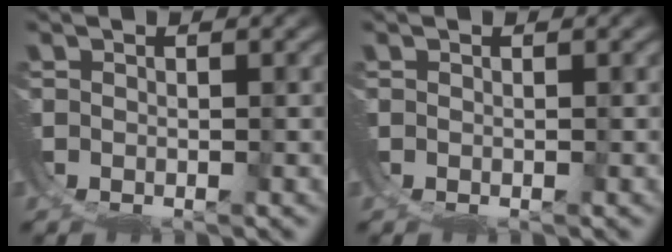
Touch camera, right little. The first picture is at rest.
{"total": 0.0}